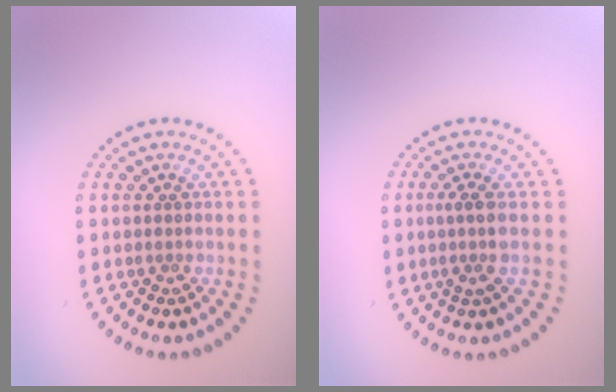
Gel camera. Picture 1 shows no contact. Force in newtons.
{"total": 2.0, "press": 1.6, "slide": 1.1}